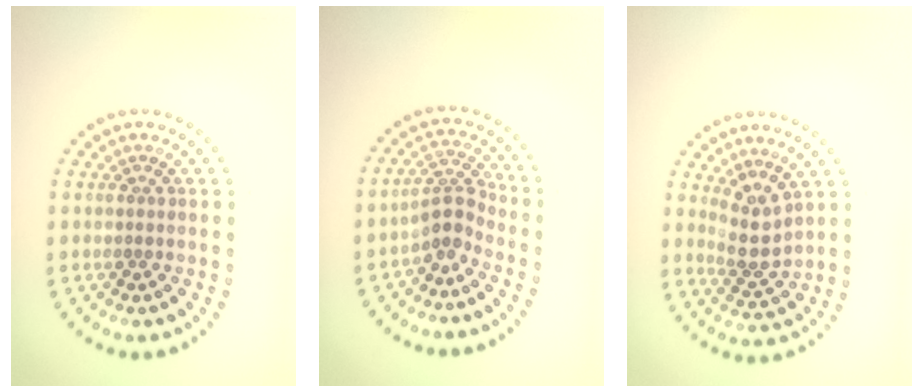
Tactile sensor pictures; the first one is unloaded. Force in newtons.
{"total": 2.6, "press": 1.8, "slide": 1.9}
{"total": 2.9, "press": 2.2, "slide": 1.9}